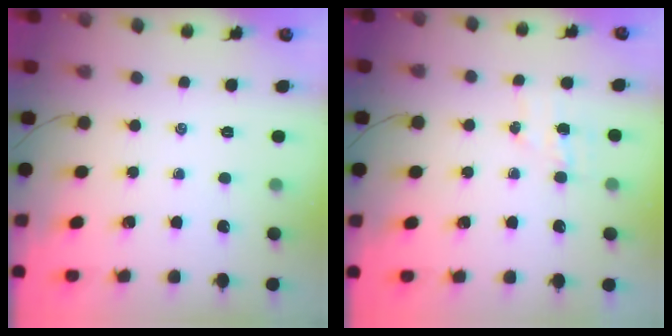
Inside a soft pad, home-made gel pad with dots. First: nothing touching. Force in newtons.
{"total": 4.9, "press": 4.9, "slide": 0.8}